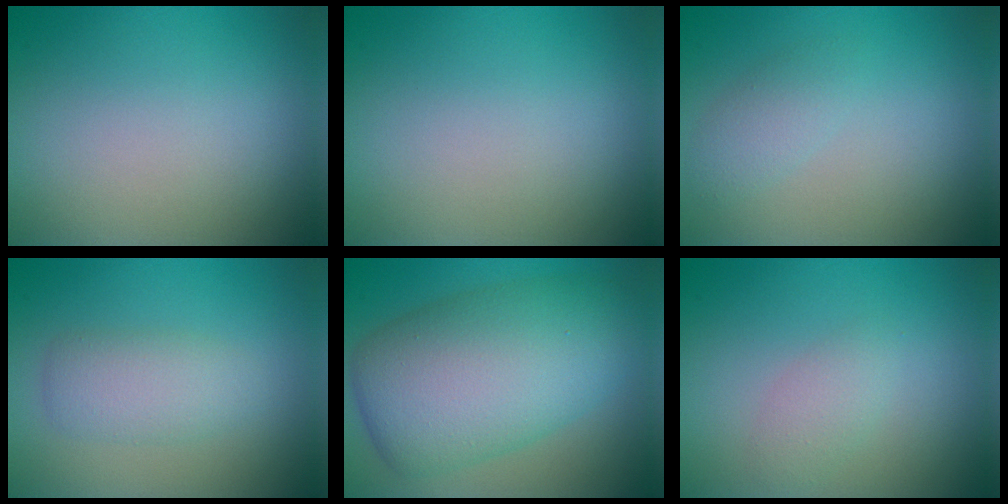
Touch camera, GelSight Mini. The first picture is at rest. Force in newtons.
{"total": 0.0}
{"total": 1.7, "press": 1.7, "slide": 0.1}
{"total": 3.0, "press": 3.0, "slide": 0.1}
{"total": 10.8, "press": 10.8, "slide": 0.4}
{"total": 1.7, "press": 1.7, "slide": 0.1}